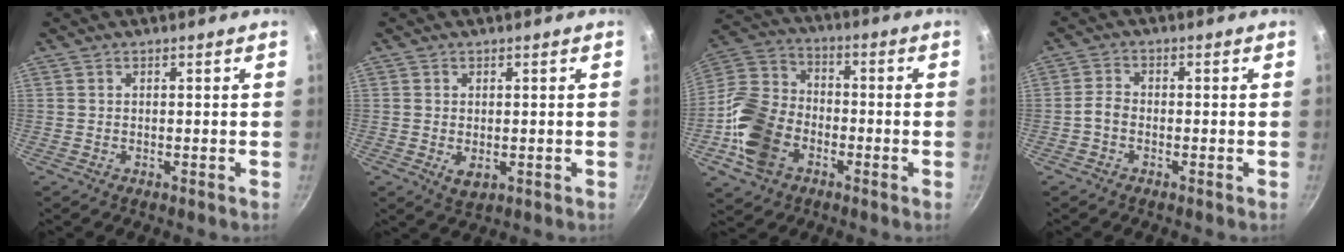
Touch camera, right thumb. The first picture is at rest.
{"total": 2.8, "force": [-0.3, 1.9, 2.1], "torque": [-0.036, -0.009, -0.001]}
{"total": 16.5, "force": [-5.8, 12.0, 9.8], "torque": [-0.179, 0.041, -0.128]}
{"total": 2.4, "force": [-1.1, 1.5, 1.5], "torque": [-0.033, 0.017, -0.030]}